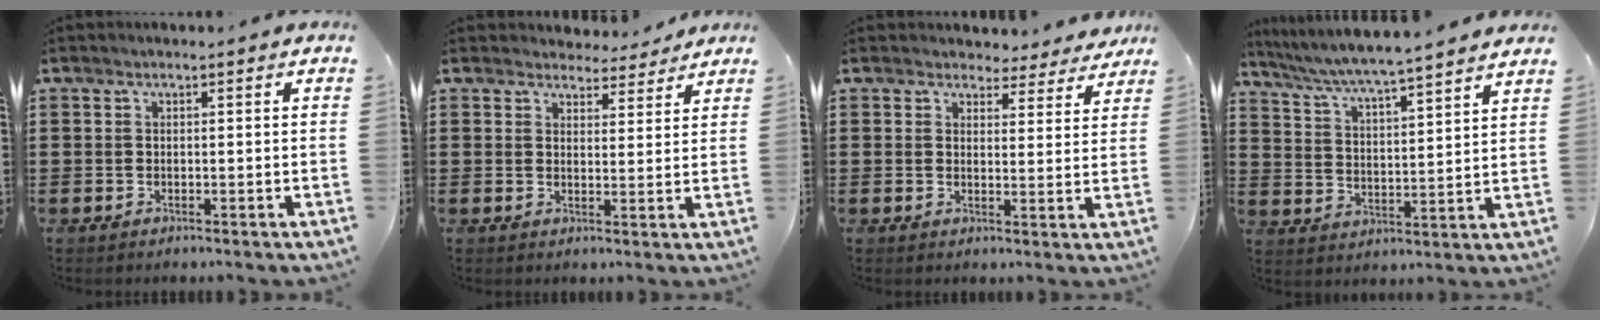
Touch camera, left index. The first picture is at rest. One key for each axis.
{"total": 3.9, "fx": 3.7, "fy": 1.1, "fz": 0.5, "tx": -0.014, "ty": -0.014, "tz": 0.068}
{"total": 3.6, "fx": 3.4, "fy": 1.0, "fz": 0.5, "tx": -0.016, "ty": -0.011, "tz": 0.062}
{"total": 4.8, "fx": 4.5, "fy": -0.9, "fz": 1.3, "tx": -0.048, "ty": -0.035, "tz": 0.072}